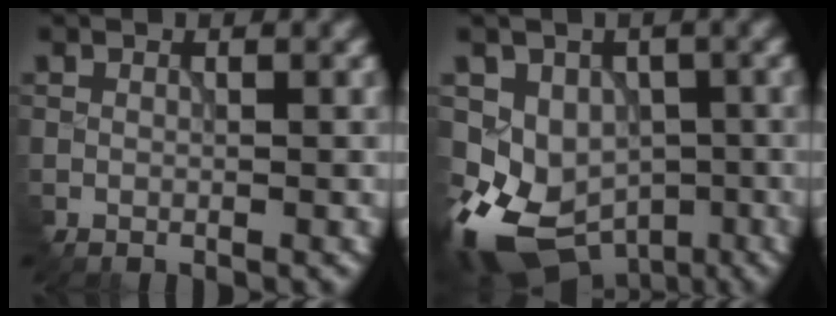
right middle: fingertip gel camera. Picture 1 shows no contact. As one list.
[{"total": 9.8, "force": [-4.7, 7.5, 4.2], "torque": [-0.071, -0.017, -0.068]}]